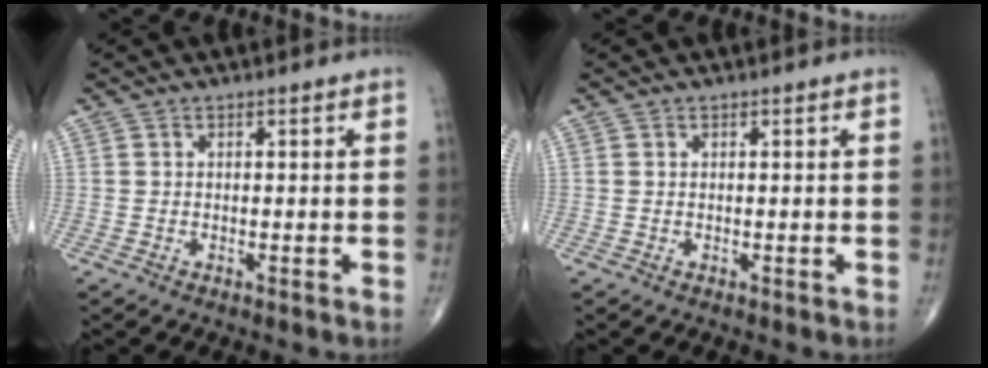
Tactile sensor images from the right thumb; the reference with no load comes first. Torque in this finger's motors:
{"motor_torque": [-0.16, -0.11, -0.11, -0.18, 0.00]}